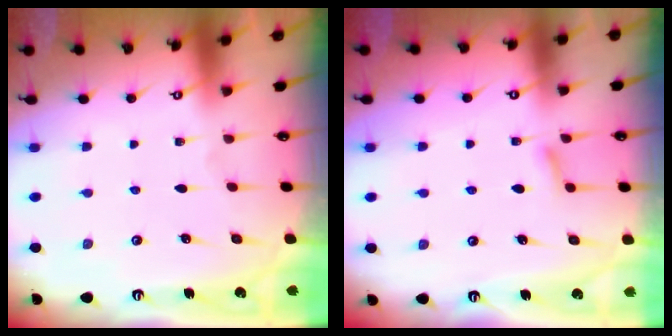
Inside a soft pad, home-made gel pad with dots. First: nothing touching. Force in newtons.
{"total": 4.7, "press": 4.6, "slide": 0.6}